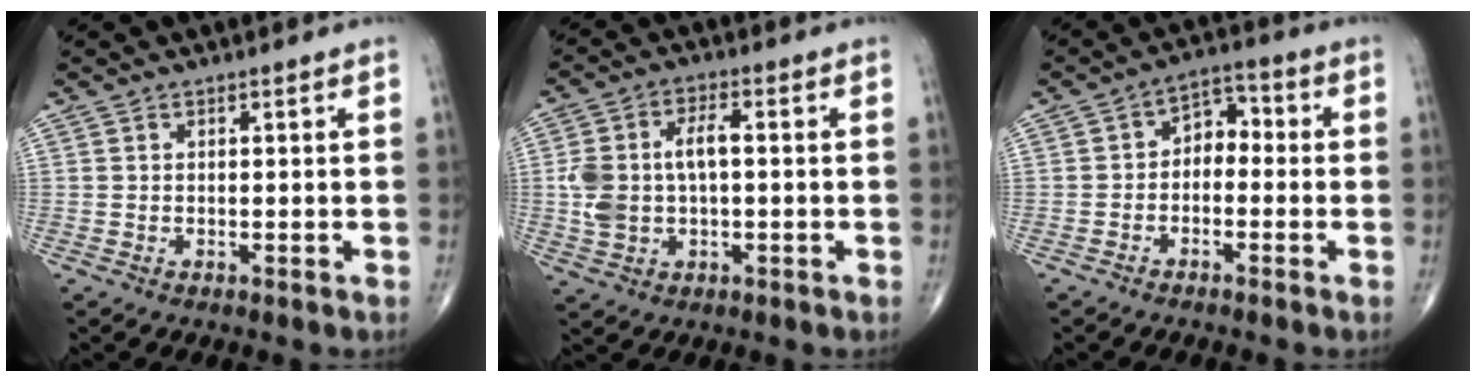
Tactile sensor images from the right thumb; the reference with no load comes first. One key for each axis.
{"total": 9.6, "fx": 0.1, "fy": 5.4, "fz": 7.9, "tx": -0.166, "ty": 0.023, "tz": 0.006}
{"total": 5.5, "fx": -0.9, "fy": 3.8, "fz": 3.8, "tx": -0.035, "ty": 0.033, "tz": -0.031}